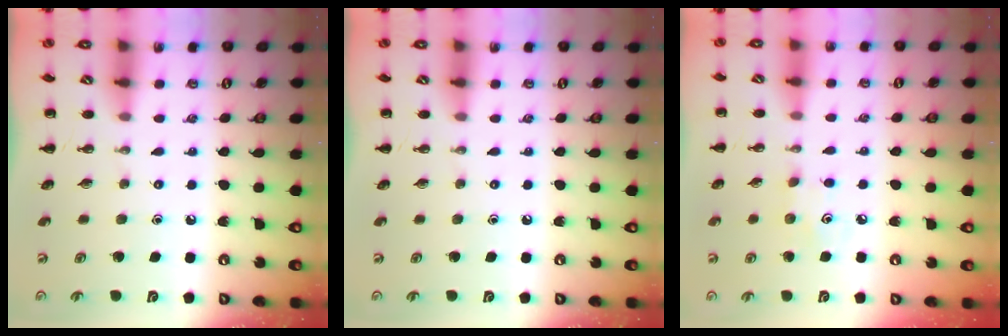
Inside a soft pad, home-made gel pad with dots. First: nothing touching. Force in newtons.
{"total": 0.0}
{"total": 3.4, "press": 3.3, "slide": 1.0}